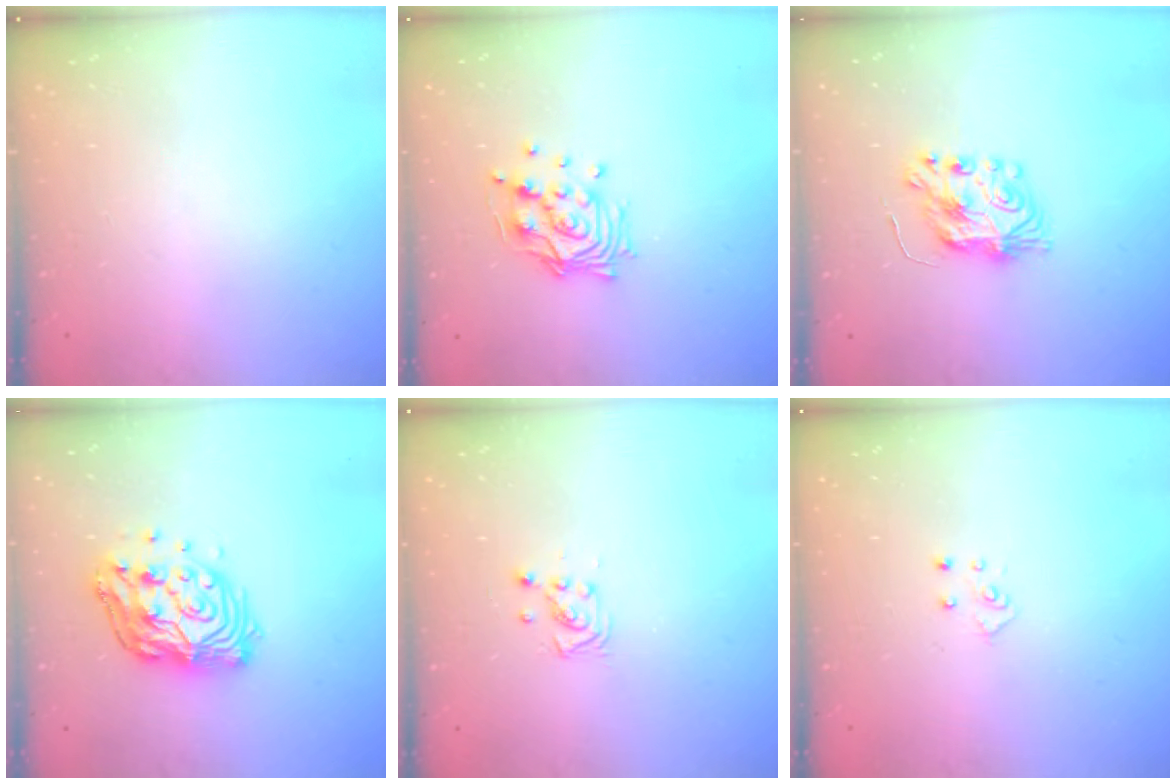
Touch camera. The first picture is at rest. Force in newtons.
{"total": 12.5, "press": 12.4, "slide": 1.5}
{"total": 7.9, "press": 7.9, "slide": 0.5}
{"total": 13.4, "press": 13.3, "slide": 1.6}
{"total": 2.9, "press": 2.9, "slide": 0.3}
{"total": 4.2, "press": 4.2, "slide": 0.4}